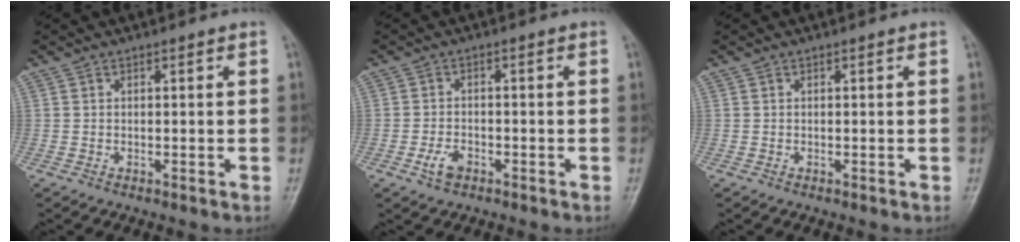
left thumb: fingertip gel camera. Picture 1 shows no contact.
{"total": 3.3, "force": [-1.7, 2.0, 1.9], "torque": [-0.036, 0.009, -0.030]}
{"total": 0.0}